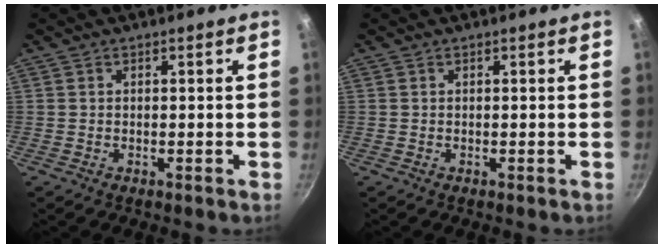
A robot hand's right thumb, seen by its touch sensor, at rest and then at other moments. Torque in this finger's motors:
{"motor_torque": [-0.02, 0.02, 0.05, 0.03, 0.02]}